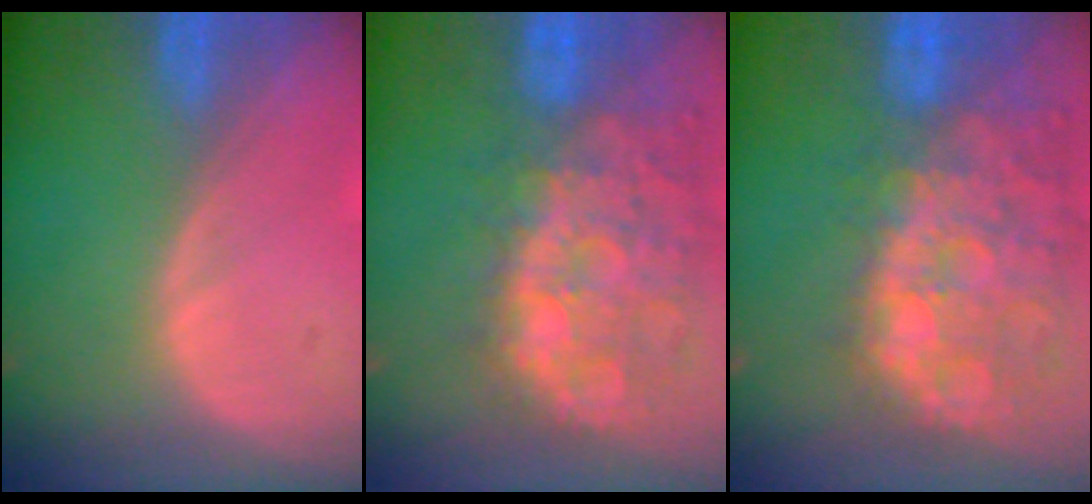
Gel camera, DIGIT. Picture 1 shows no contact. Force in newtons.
{"total": 12.2, "press": 11.1, "slide": 5.1}
{"total": 13.2, "press": 11.6, "slide": 6.2}